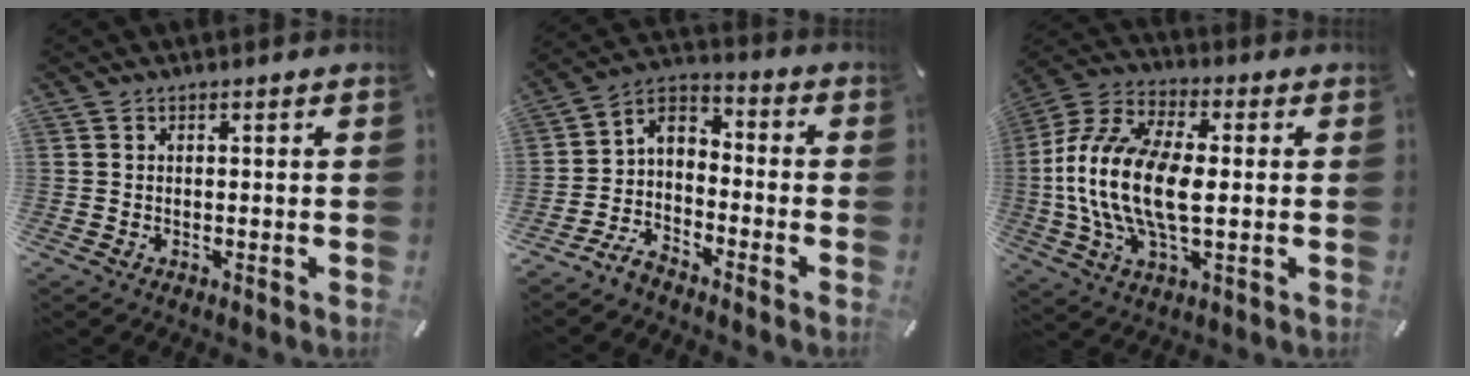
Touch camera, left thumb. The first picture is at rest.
{"total": 5.8, "force": [-4.5, 3.1, 2.0], "torque": [-0.050, 0.011, -0.095]}
{"total": 16.9, "force": [-0.7, 8.7, 14.5], "torque": [-0.312, -0.004, -0.013]}